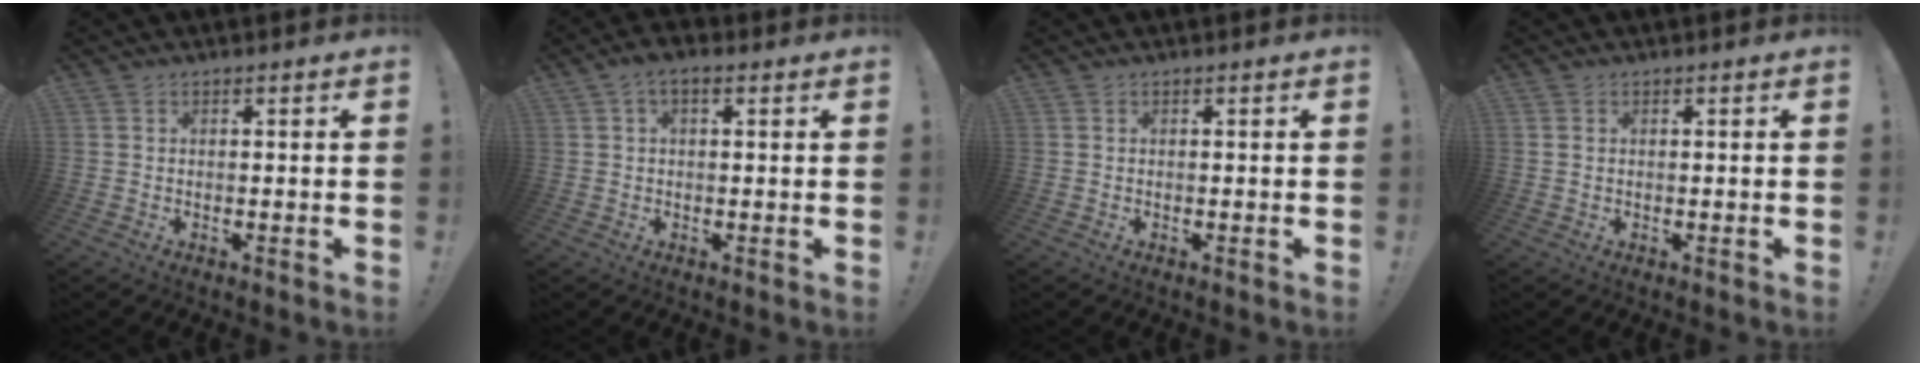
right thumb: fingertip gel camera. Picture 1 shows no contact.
{"total": 3.2, "force": [0.8, 1.7, 2.6], "torque": [-0.047, 0.007, 0.014]}
{"total": 0.0}
{"total": 0.7, "force": [0.2, 0.7, 0.2], "torque": [-0.008, 0.005, 0.005]}